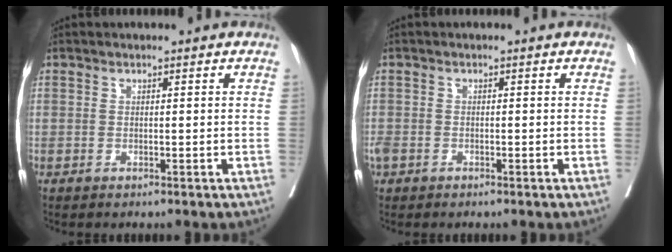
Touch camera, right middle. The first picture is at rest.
{"total": 2.1, "force": [-1.2, 1.4, 1.0], "torque": [-0.029, -0.003, -0.022]}